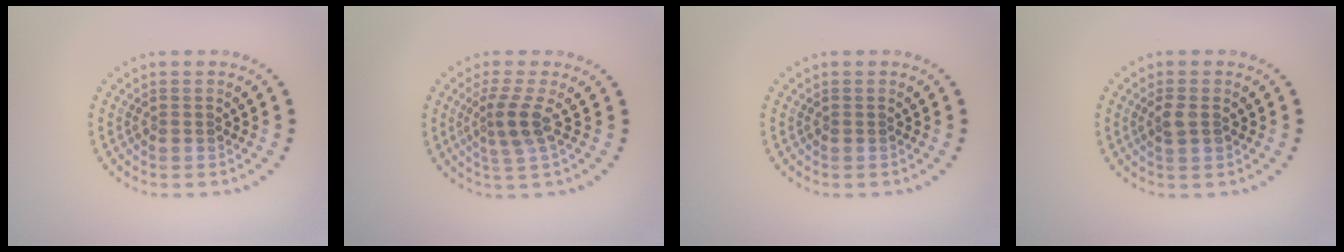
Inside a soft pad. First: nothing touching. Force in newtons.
{"total": 2.4, "press": 1.7, "slide": 1.7}
{"total": 0.0}
{"total": 1.5, "press": 1.5, "slide": 0.3}